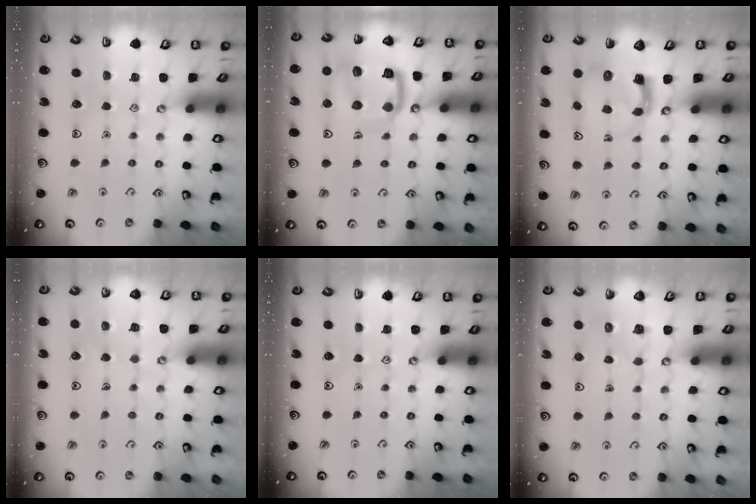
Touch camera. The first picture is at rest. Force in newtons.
{"total": 15.9, "press": 15.8, "slide": 1.7}
{"total": 3.5, "press": 3.5, "slide": 0.5}
{"total": 6.0, "press": 6.0, "slide": 0.5}
{"total": 0.0}
{"total": 2.5, "press": 2.5, "slide": 0.1}